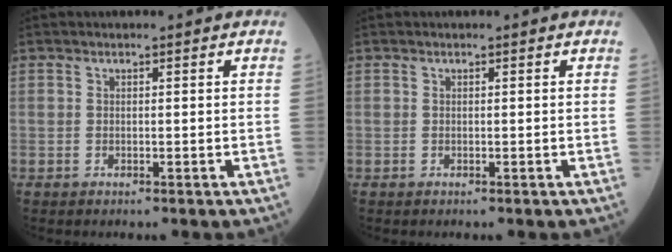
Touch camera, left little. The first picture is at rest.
{"total": 0.0}